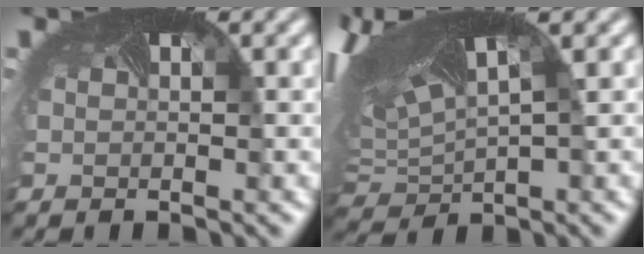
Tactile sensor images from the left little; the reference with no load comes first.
{"total": 12.1, "force": [3.5, 5.7, 10.1], "torque": [-0.214, 0.022, 0.081]}